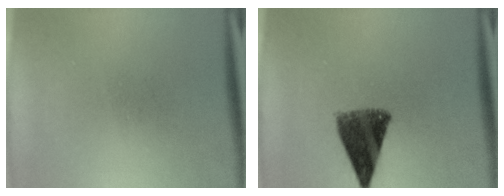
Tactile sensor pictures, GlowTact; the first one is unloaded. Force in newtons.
{"total": 9.2}